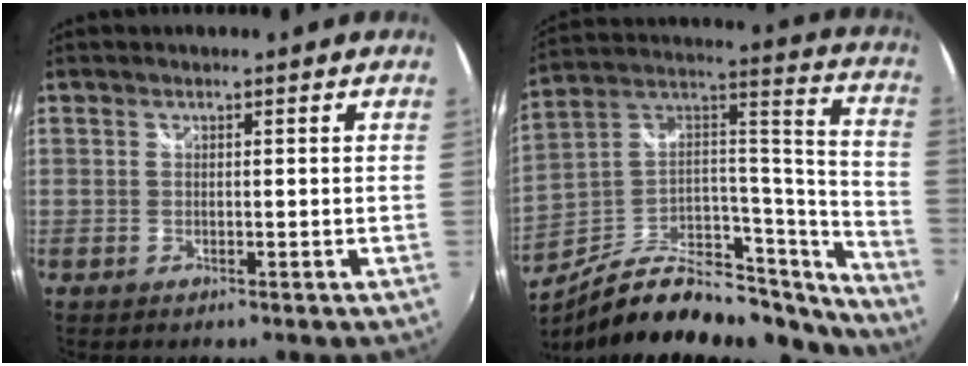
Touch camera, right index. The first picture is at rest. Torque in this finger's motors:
{"motor_torque": [-0.07, -0.28, 0.48, 0.09]}